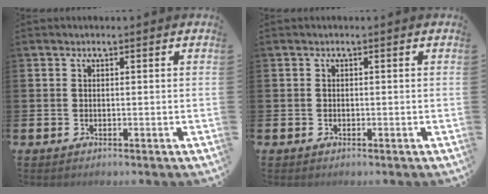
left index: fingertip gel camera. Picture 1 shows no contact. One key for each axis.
{"total": 0.0}